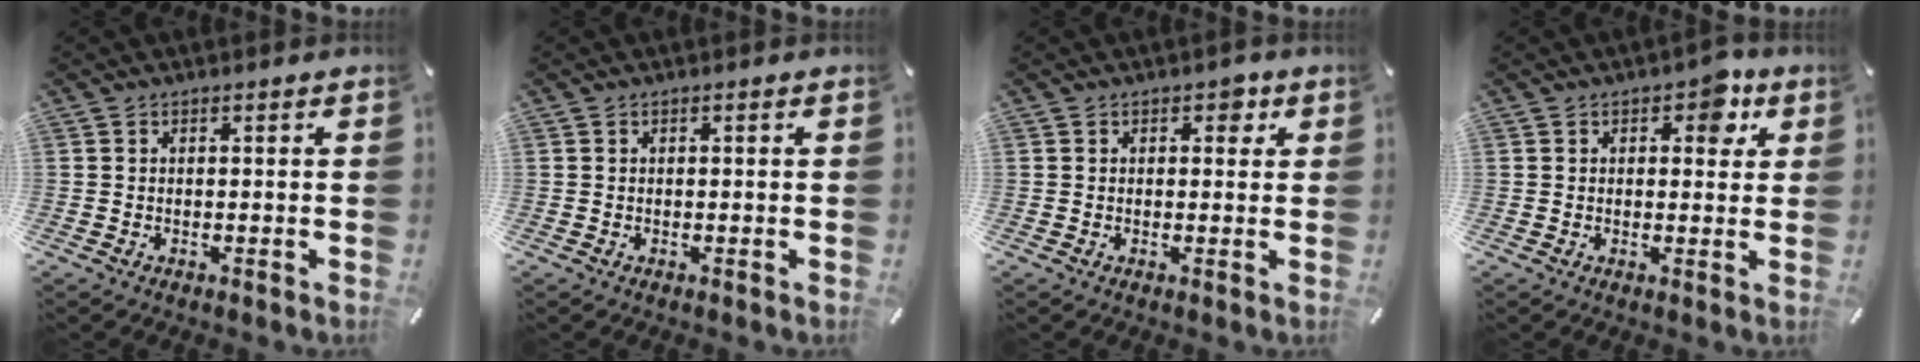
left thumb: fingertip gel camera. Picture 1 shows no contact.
{"total": 0.0}
{"total": 2.6, "force": [1.0, 1.8, 1.6], "torque": [-0.003, -0.003, 0.007]}
{"total": 5.8, "force": [2.7, 3.5, 3.8], "torque": [-0.035, -0.003, 0.037]}